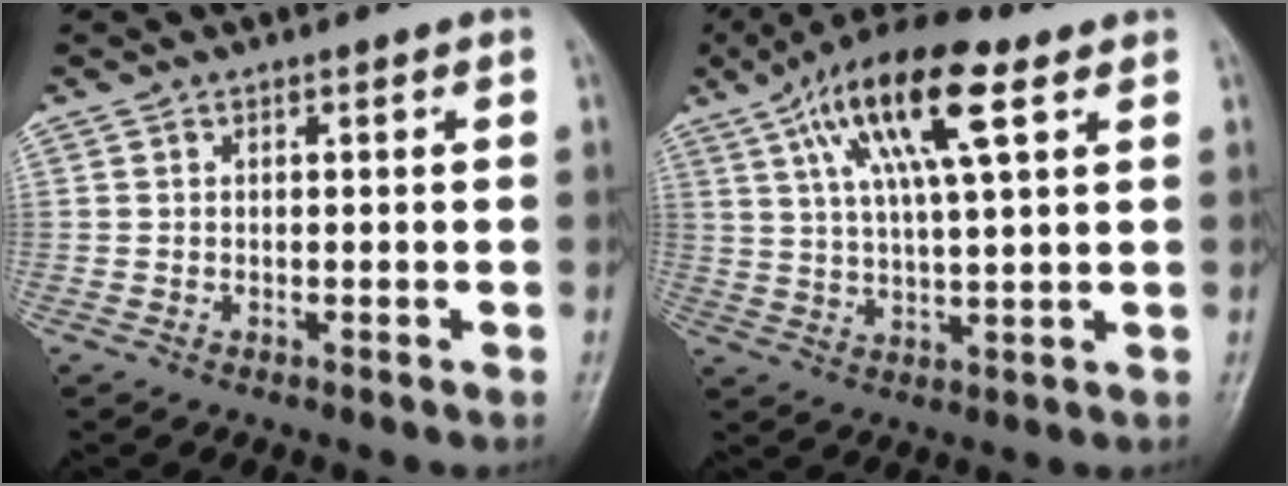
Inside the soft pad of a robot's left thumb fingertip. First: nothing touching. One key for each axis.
{"total": 15.7, "fx": 6.9, "fy": 4.6, "fz": 13.3, "tx": -0.233, "ty": 0.003, "tz": 0.117}